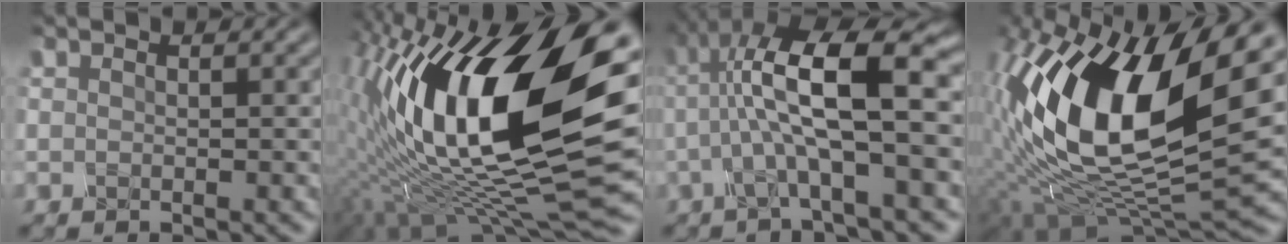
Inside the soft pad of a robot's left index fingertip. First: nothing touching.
{"total": 17.4, "force": [1.9, 7.0, 15.8], "torque": [-0.287, 0.005, 0.041]}
{"total": 8.4, "force": [-0.2, 1.7, 8.2], "torque": [-0.149, -0.001, 0.018]}
{"total": 14.3, "force": [2.1, 6.8, 12.4], "torque": [-0.252, -0.005, 0.042]}